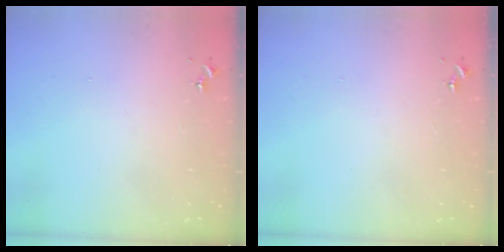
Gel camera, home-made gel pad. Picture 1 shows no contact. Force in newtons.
{"total": 0.0}